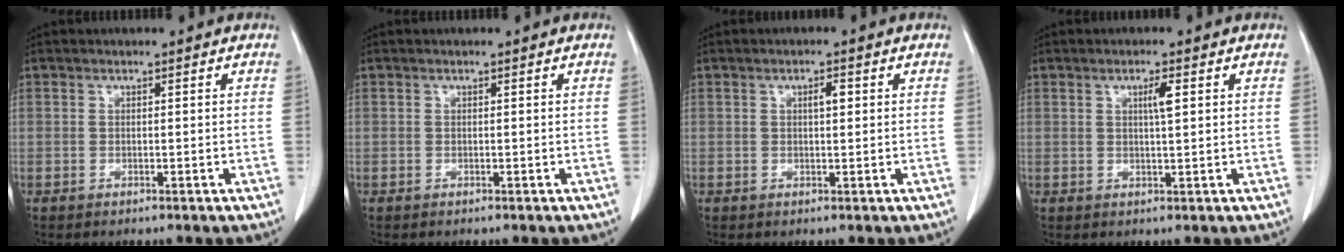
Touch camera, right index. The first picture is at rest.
{"total": 0.0}
{"total": 1.7, "force": [0.5, 0.5, 1.5], "torque": [-0.025, 0.003, 0.008]}
{"total": 2.3, "force": [0.8, 0.1, 2.2], "torque": [-0.038, 0.000, 0.013]}